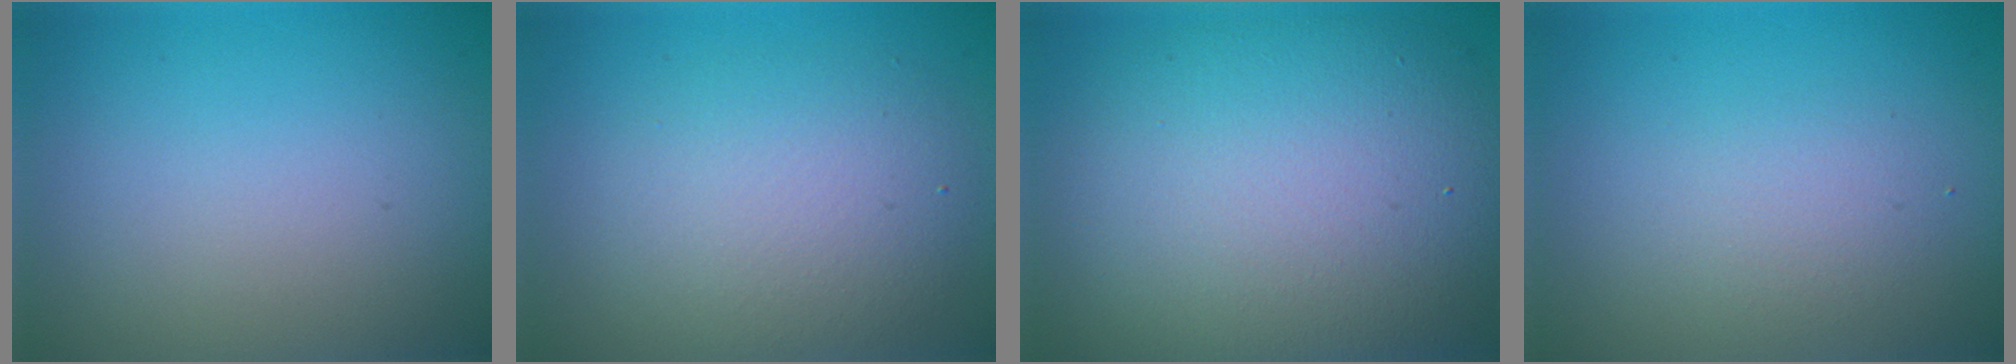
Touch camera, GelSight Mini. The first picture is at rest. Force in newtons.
{"total": 4.8, "press": 4.8, "slide": 0.5}
{"total": 12.1, "press": 12.1, "slide": 0.4}
{"total": 1.9, "press": 1.9, "slide": 0.1}